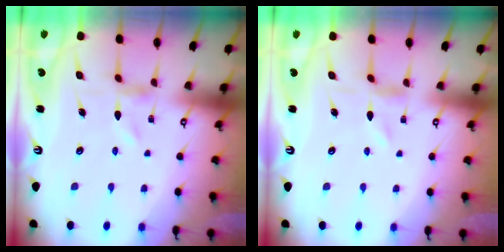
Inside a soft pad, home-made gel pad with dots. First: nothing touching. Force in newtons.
{"total": 0.5, "press": 0.5, "slide": 0.2}